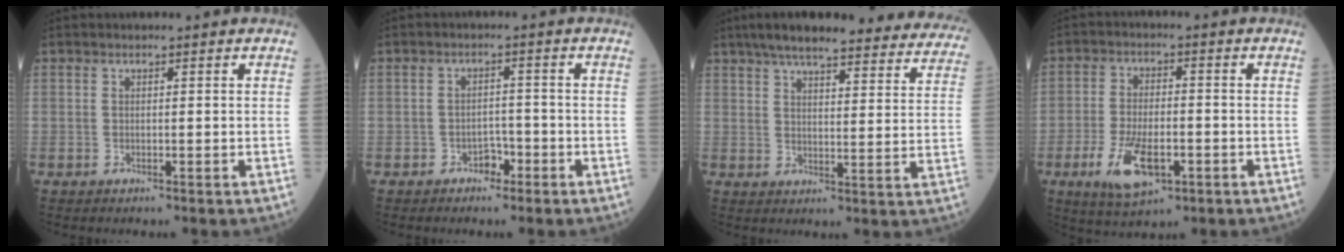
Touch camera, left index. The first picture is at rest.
{"total": 2.5, "force": [-1.6, 1.5, 1.1], "torque": [-0.012, 0.007, -0.026]}
{"total": 28.7, "force": [25.0, 5.3, 13.1], "torque": [-0.189, -0.017, 0.295]}
{"total": 8.8, "force": [-3.6, 3.6, 7.2], "torque": [-0.147, -0.010, -0.060]}